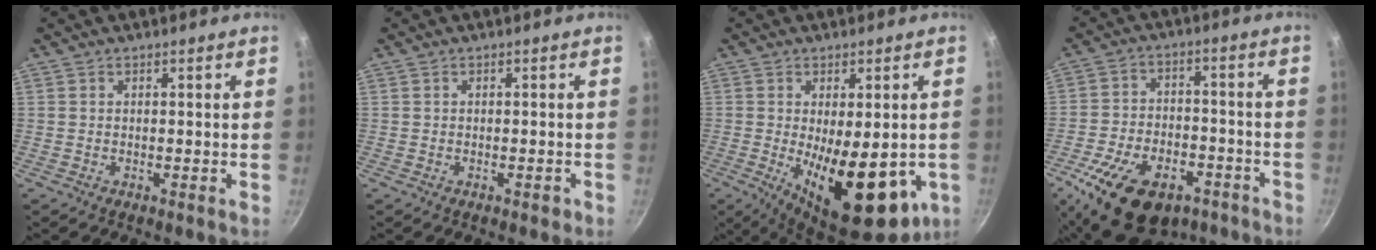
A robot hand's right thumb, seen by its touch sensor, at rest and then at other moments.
{"total": 0.5, "force": [-0.3, 0.3, 0.3], "torque": [0.000, 0.004, -0.002]}
{"total": 18.9, "force": [-3.7, 8.2, 16.6], "torque": [-0.214, -0.027, -0.035]}
{"total": 19.9, "force": [-11.3, 11.3, 11.8], "torque": [-0.181, 0.045, -0.177]}